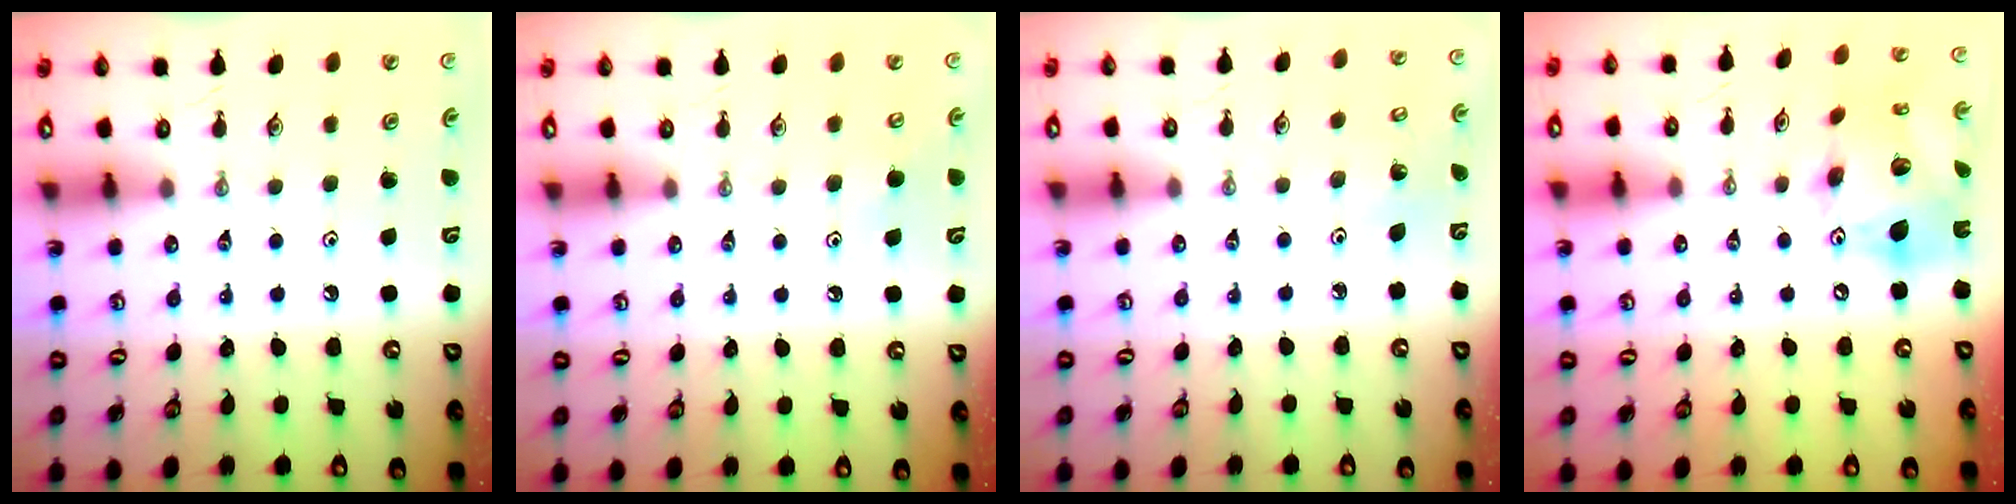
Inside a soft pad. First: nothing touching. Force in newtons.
{"total": 4.8, "press": 4.7, "slide": 1.0}
{"total": 2.3, "press": 2.3, "slide": 0.1}
{"total": 17.1, "press": 17.0, "slide": 1.9}